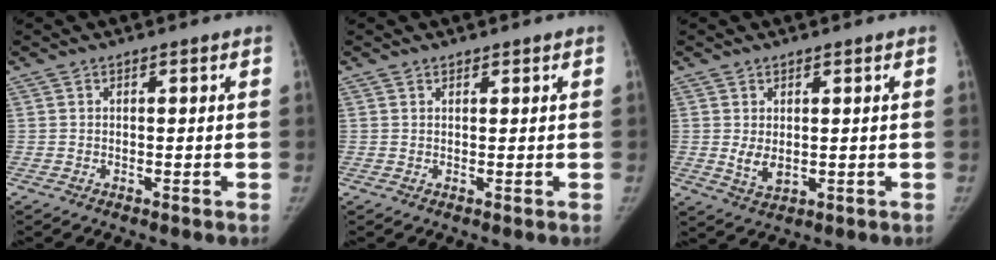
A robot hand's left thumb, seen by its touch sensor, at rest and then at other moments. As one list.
[{"total": 0.8, "force": [0.7, 0.3, 0.0], "torque": [0.003, -0.006, 0.009]}, {"total": 3.6, "force": [0.6, 2.1, 2.9], "torque": [-0.045, -0.014, 0.020]}]